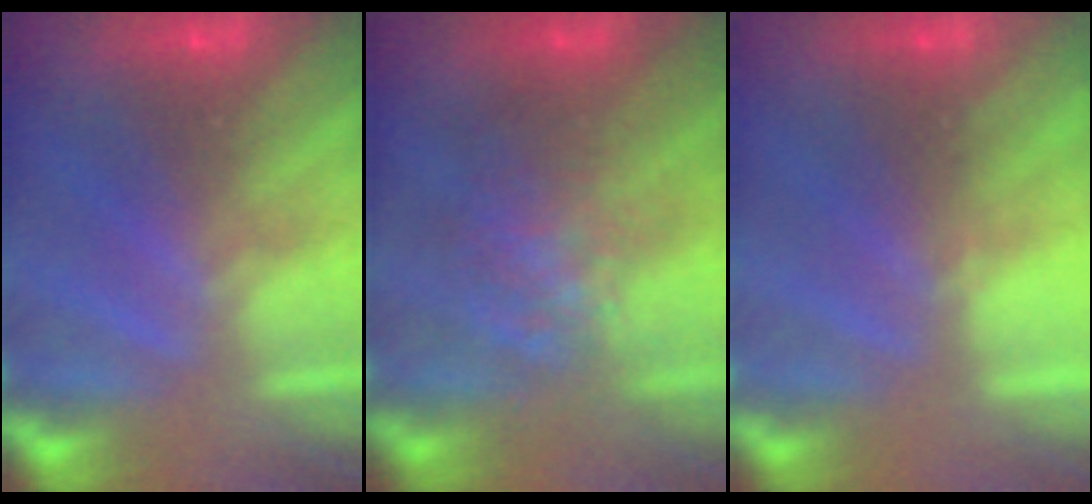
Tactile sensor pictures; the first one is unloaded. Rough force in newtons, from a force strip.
{"total": 2.2}
{"total": 2.3}